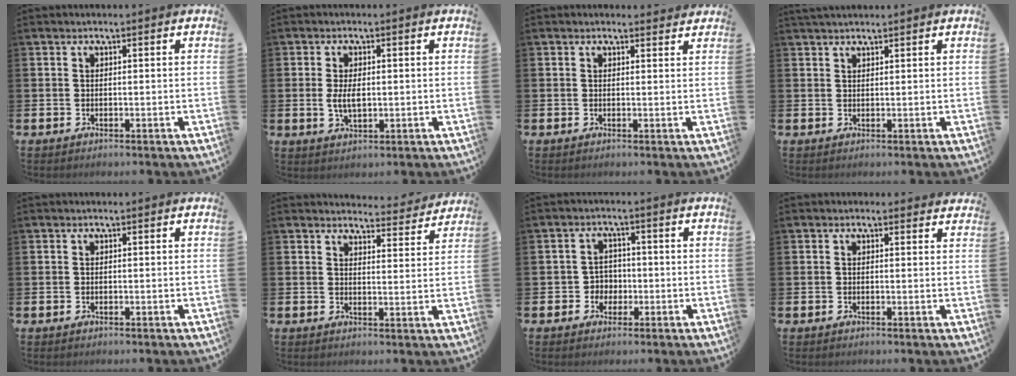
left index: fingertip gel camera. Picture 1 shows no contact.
{"total": 3.3, "force": [0.1, 1.8, 2.8], "torque": [-0.045, 0.002, -0.001]}
{"total": 0.9, "force": [0.8, 0.4, 0.2], "torque": [0.006, 0.002, 0.013]}
{"total": 1.5, "force": [1.4, 0.2, 0.3], "torque": [-0.006, 0.001, 0.026]}
{"total": 0.0}
{"total": 4.0, "force": [3.9, 0.6, 0.2], "torque": [-0.003, -0.031, 0.066]}
{"total": 2.9, "force": [-0.9, 2.7, 0.6], "torque": [-0.019, 0.006, -0.025]}
{"total": 0.6, "force": [0.4, 0.4, 0.2], "torque": [0.005, 0.001, 0.004]}